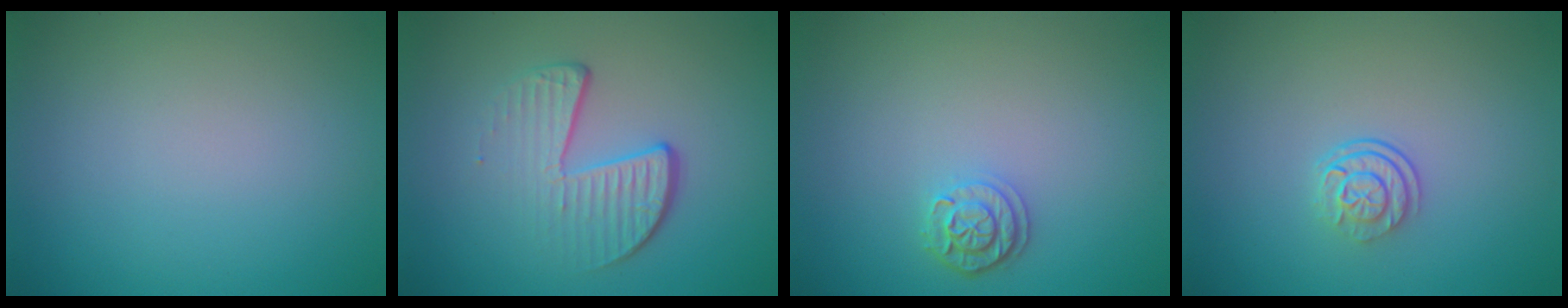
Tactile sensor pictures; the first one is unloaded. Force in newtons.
{"total": 3.9, "press": 2.5, "slide": 3.0}
{"total": 2.1, "press": 1.9, "slide": 0.9}
{"total": 2.5, "press": 1.8, "slide": 1.8}